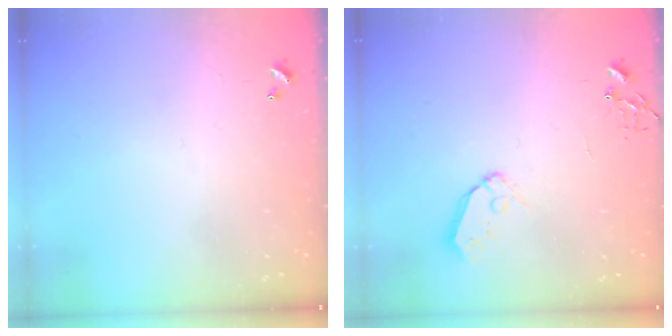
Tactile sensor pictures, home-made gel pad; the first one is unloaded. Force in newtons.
{"total": 6.9, "press": 6.9, "slide": 0.5}